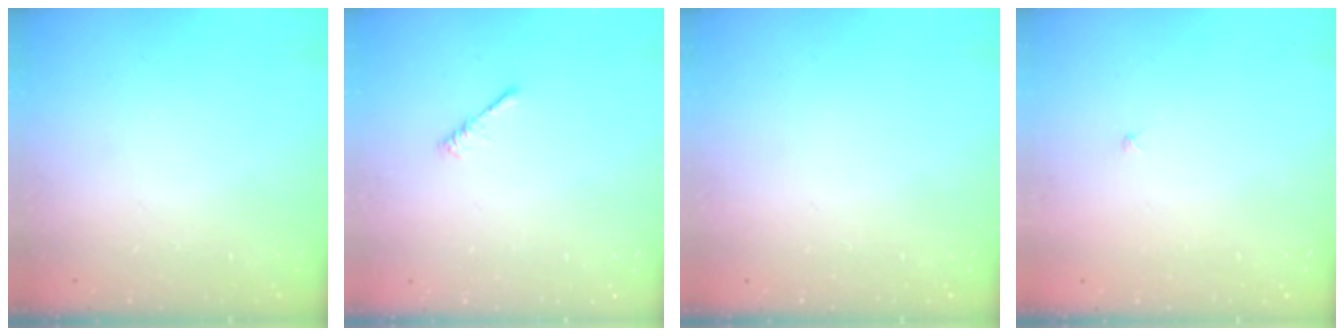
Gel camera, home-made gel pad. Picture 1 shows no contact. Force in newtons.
{"total": 0.0}
{"total": 0.0}
{"total": 1.0, "press": 0.9, "slide": 0.3}